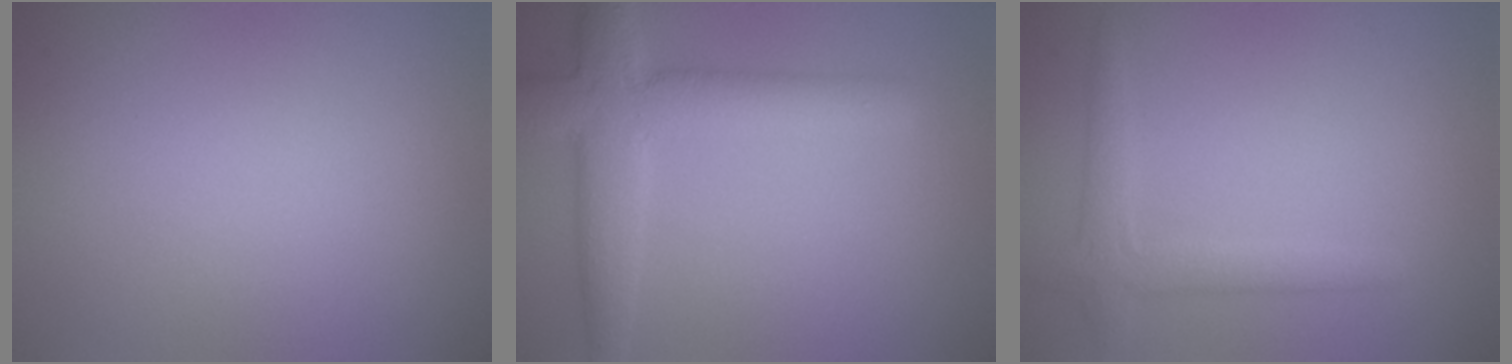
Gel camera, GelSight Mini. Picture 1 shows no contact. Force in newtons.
{"total": 5.5, "press": 5.5, "slide": 0.3}
{"total": 2.5, "press": 2.5, "slide": 0.3}